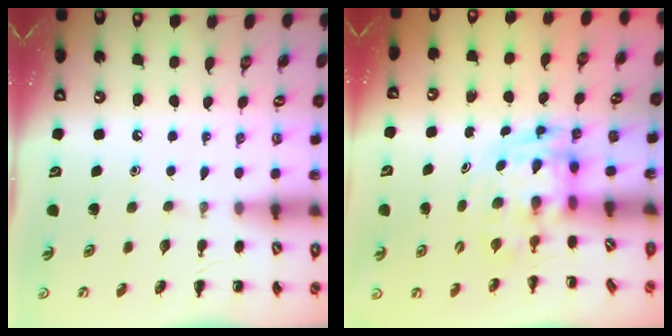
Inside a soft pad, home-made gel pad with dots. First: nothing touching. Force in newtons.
{"total": 3.4, "press": 3.4, "slide": 0.7}